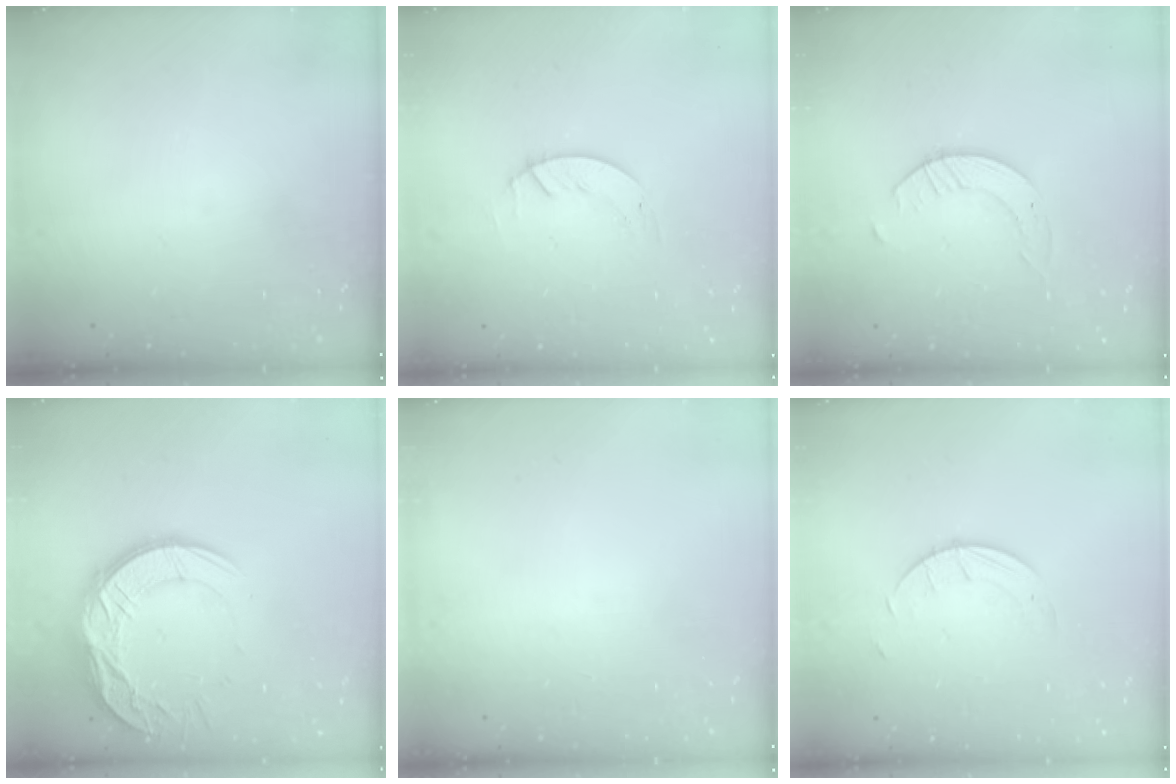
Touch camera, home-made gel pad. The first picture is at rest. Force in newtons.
{"total": 1.4, "press": 1.4, "slide": 0.2}
{"total": 2.6, "press": 2.6, "slide": 0.3}
{"total": 14.6, "press": 14.6, "slide": 1.1}
{"total": 0.0}
{"total": 2.6, "press": 2.6, "slide": 0.2}